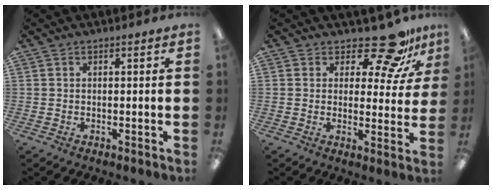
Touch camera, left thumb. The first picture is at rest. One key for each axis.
{"total": 12.3, "fx": 9.5, "fy": 4.6, "fz": 6.3, "tx": -0.084, "ty": -0.066, "tz": 0.166}